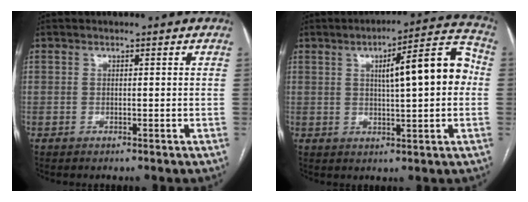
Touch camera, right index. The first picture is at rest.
{"total": 12.0, "force": [1.5, 2.1, 11.7], "torque": [-0.161, 0.036, 0.020]}